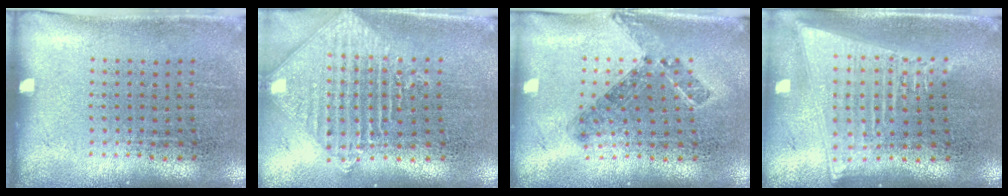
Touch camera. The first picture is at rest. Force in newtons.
{"total": 1.9, "press": 1.6, "slide": 1.1}
{"total": 0.8, "press": 0.7, "slide": 0.4}
{"total": 2.1, "press": 1.8, "slide": 1.1}